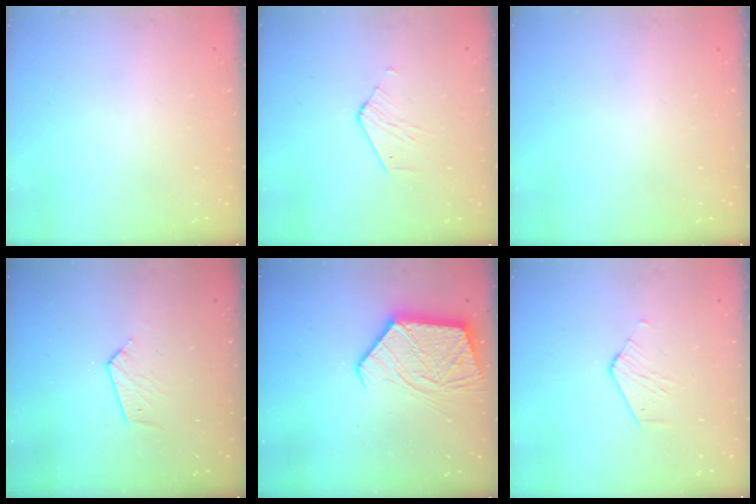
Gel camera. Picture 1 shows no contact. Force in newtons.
{"total": 2.4, "press": 2.4, "slide": 0.2}
{"total": 0.0}
{"total": 3.7, "press": 3.6, "slide": 0.3}
{"total": 13.8, "press": 13.7, "slide": 1.0}
{"total": 2.6, "press": 2.6, "slide": 0.2}